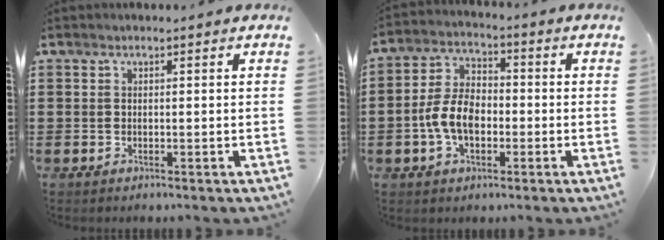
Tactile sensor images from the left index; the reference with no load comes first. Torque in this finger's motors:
{"motor_torque": [1.60, 0.54, 0.72, 0.17]}